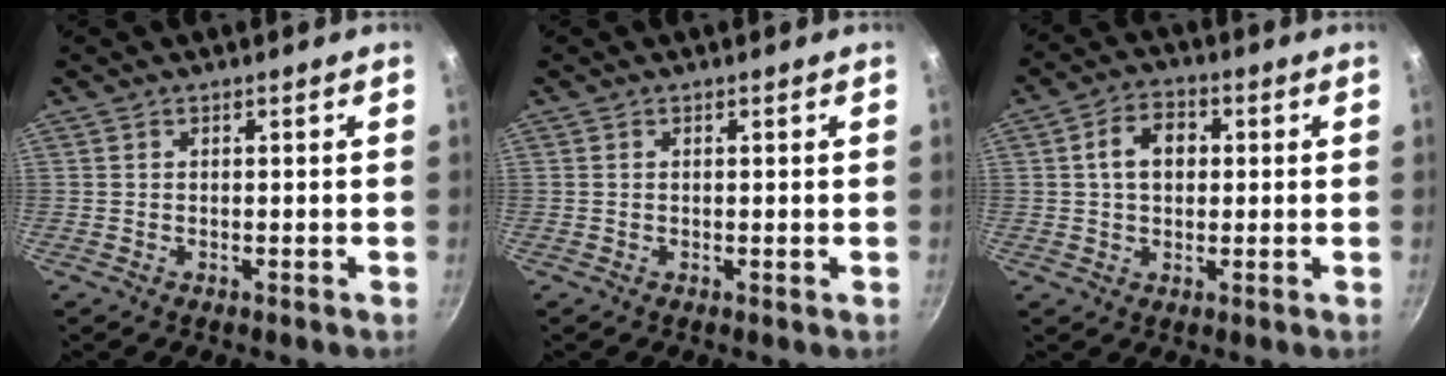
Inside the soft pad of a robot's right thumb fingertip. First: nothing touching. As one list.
[{"total": 0.0}, {"total": 7.1, "force": [1.0, 5.2, 4.8], "torque": [-0.061, 0.013, 0.008]}]